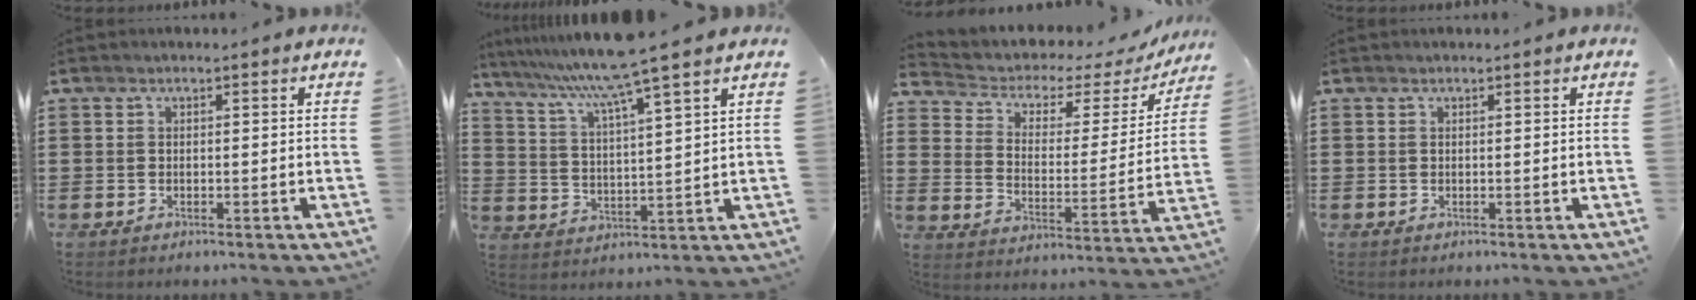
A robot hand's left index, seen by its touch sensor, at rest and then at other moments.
{"total": 8.9, "force": [7.2, -1.3, 5.1], "torque": [-0.121, -0.041, 0.118]}
{"total": 3.7, "force": [2.5, 1.9, 1.8], "torque": [-0.054, -0.019, 0.033]}
{"total": 0.0}